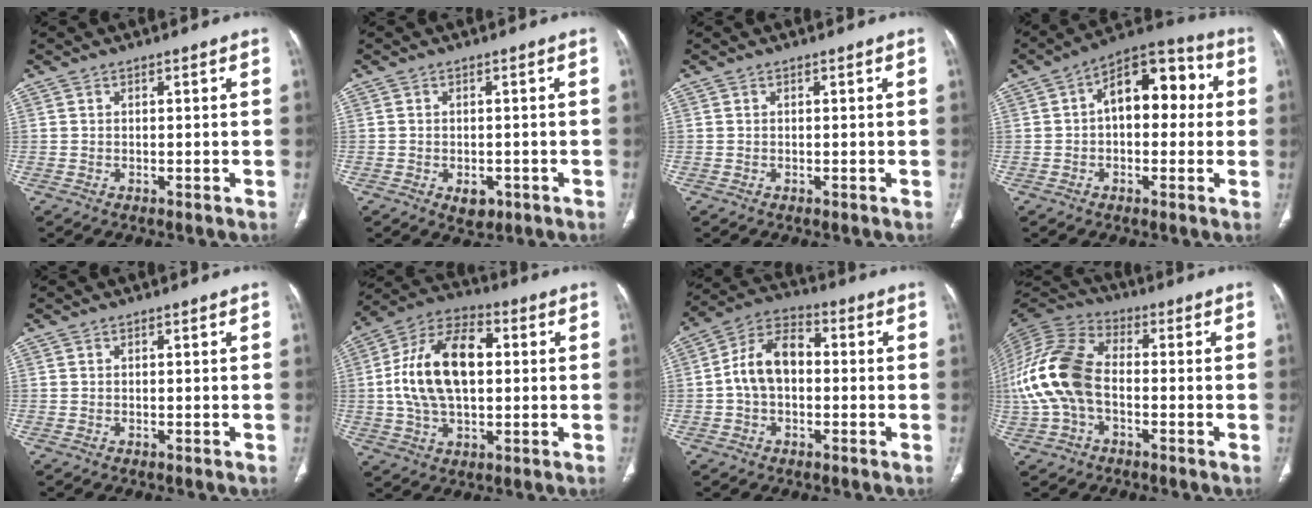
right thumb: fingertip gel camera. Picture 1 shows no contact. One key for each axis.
{"total": 3.2, "fx": -1.3, "fy": 2.2, "fz": 2.0, "tx": -0.018, "ty": 0.003, "tz": -0.010}
{"total": 0.0}
{"total": 13.6, "fx": 1.5, "fy": 8.0, "fz": 10.9, "tx": -0.119, "ty": 0.042, "tz": 0.011}
{"total": 0.0}
{"total": 17.6, "fx": 1.6, "fy": 10.1, "fz": 14.4, "tx": -0.262, "ty": 0.026, "tz": 0.024}
{"total": 10.4, "fx": -0.3, "fy": 6.9, "fz": 7.8, "tx": -0.137, "ty": 0.033, "tz": -0.017}
{"total": 16.1, "fx": -1.9, "fy": 10.1, "fz": 12.5, "tx": -0.272, "ty": 0.034, "tz": -0.039}